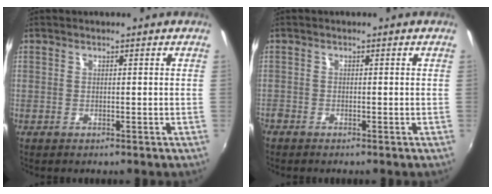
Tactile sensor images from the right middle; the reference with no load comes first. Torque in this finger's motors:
{"motor_torque": [0.30, -0.29, 0.46, 0.07]}